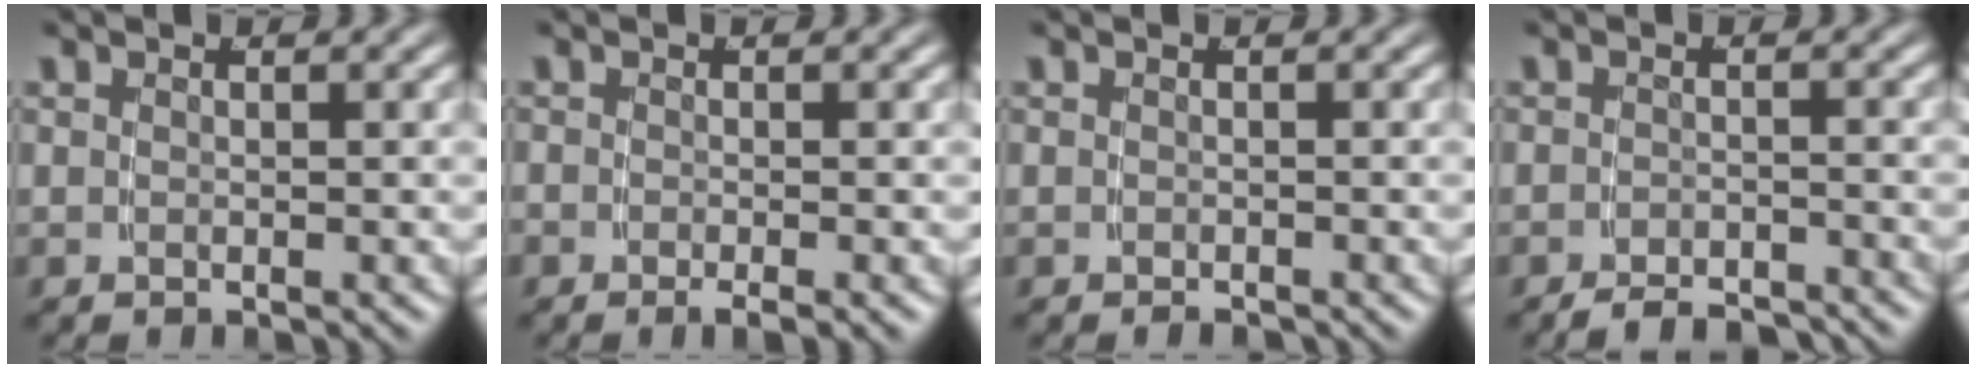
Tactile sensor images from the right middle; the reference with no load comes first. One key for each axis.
{"total": 1.6, "fx": -1.3, "fy": 0.4, "fz": 0.9, "tx": -0.008, "ty": 0.000, "tz": -0.025}
{"total": 1.0, "fx": -1.0, "fy": -0.1, "fz": 0.0, "tx": -0.004, "ty": -0.008, "tz": -0.012}
{"total": 3.7, "fx": -3.6, "fy": 0.4, "fz": 0.5, "tx": -0.004, "ty": -0.010, "tz": -0.058}